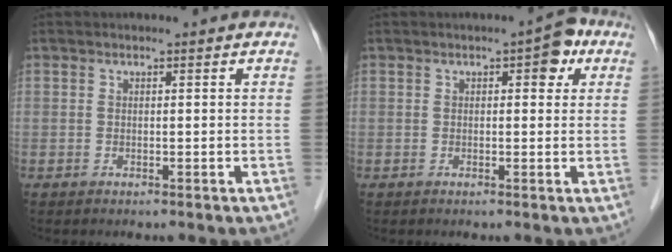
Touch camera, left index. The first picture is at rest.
{"total": 3.7, "force": [1.5, 1.6, 2.9], "torque": [-0.028, 0.016, 0.011]}